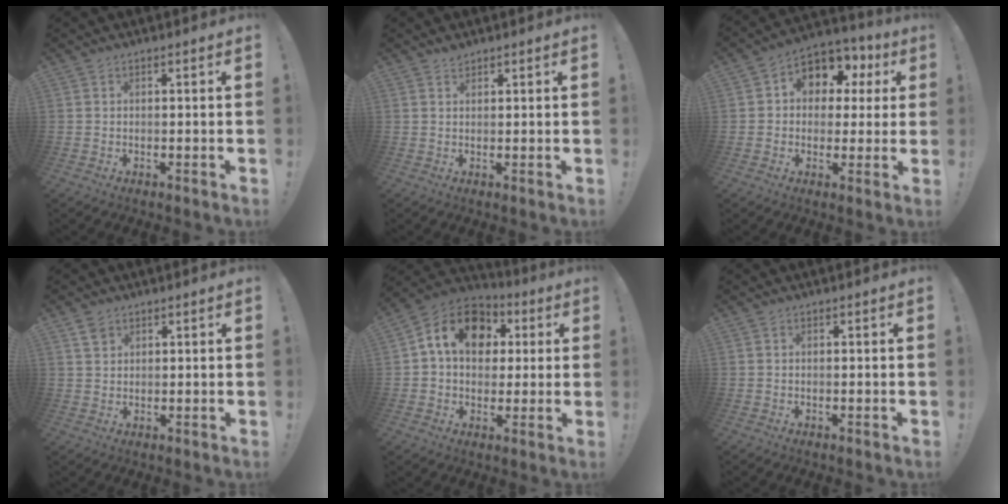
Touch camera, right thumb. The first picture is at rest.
{"total": 1.6, "force": [1.5, 0.5, 0.3], "torque": [0.006, -0.009, 0.026]}
{"total": 8.4, "force": [3.1, 6.9, 3.7], "torque": [-0.048, -0.027, 0.059]}
{"total": 2.8, "force": [1.9, 2.0, 0.7], "torque": [-0.001, -0.012, 0.033]}
{"total": 15.4, "force": [4.6, 11.5, 9.1], "torque": [-0.135, 0.002, 0.087]}
{"total": 0.0}